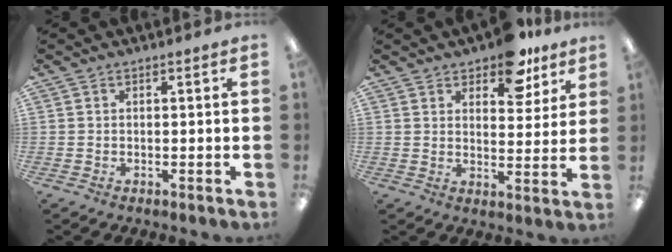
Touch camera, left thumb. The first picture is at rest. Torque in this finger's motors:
{"motor_torque": [1.37, 1.08, 1.28, -0.80, 0.04]}